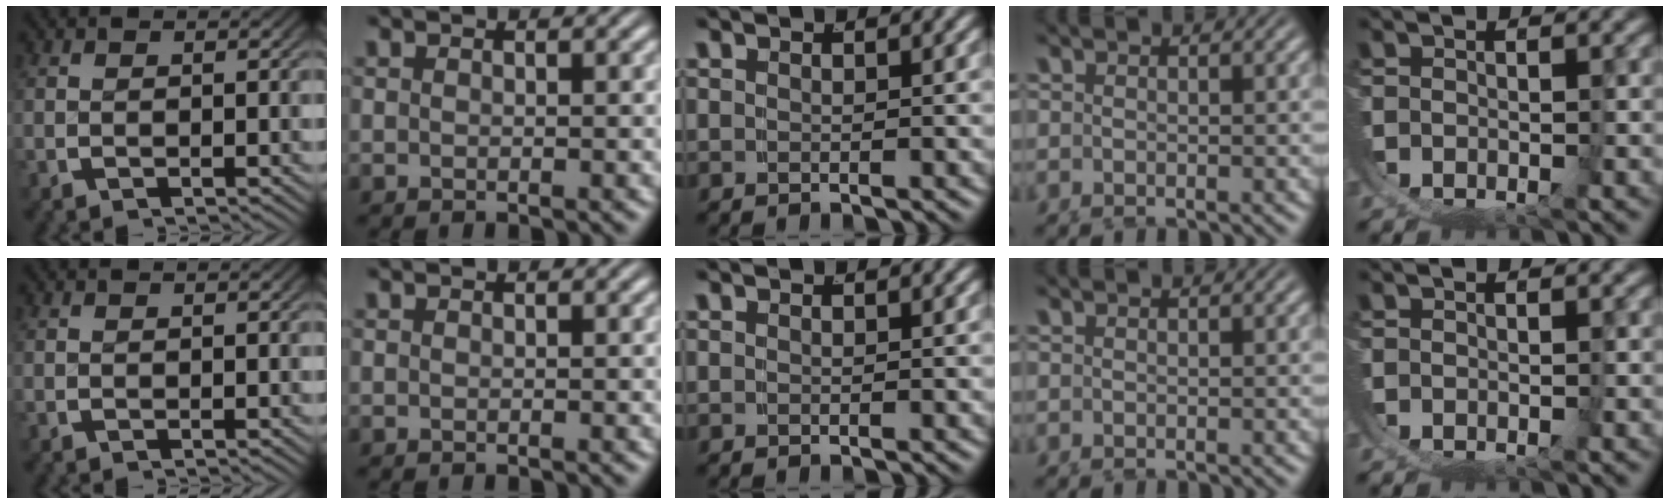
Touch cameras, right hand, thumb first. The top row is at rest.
{}